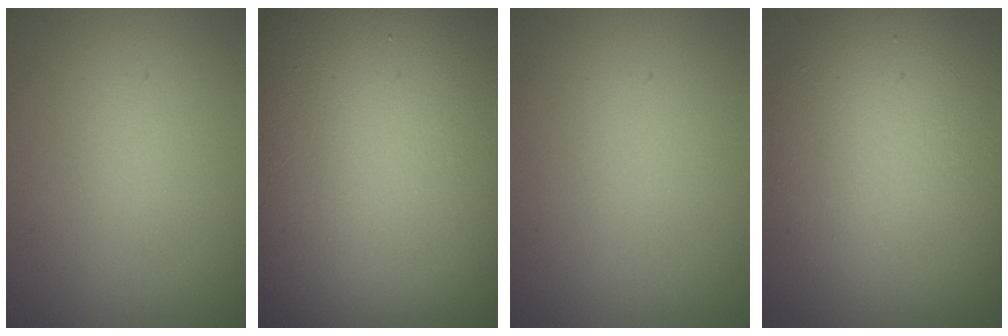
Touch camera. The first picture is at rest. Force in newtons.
{"total": 25.8, "press": 25.8, "slide": 1.0}
{"total": 0.0}
{"total": 9.0, "press": 9.0, "slide": 0.2}